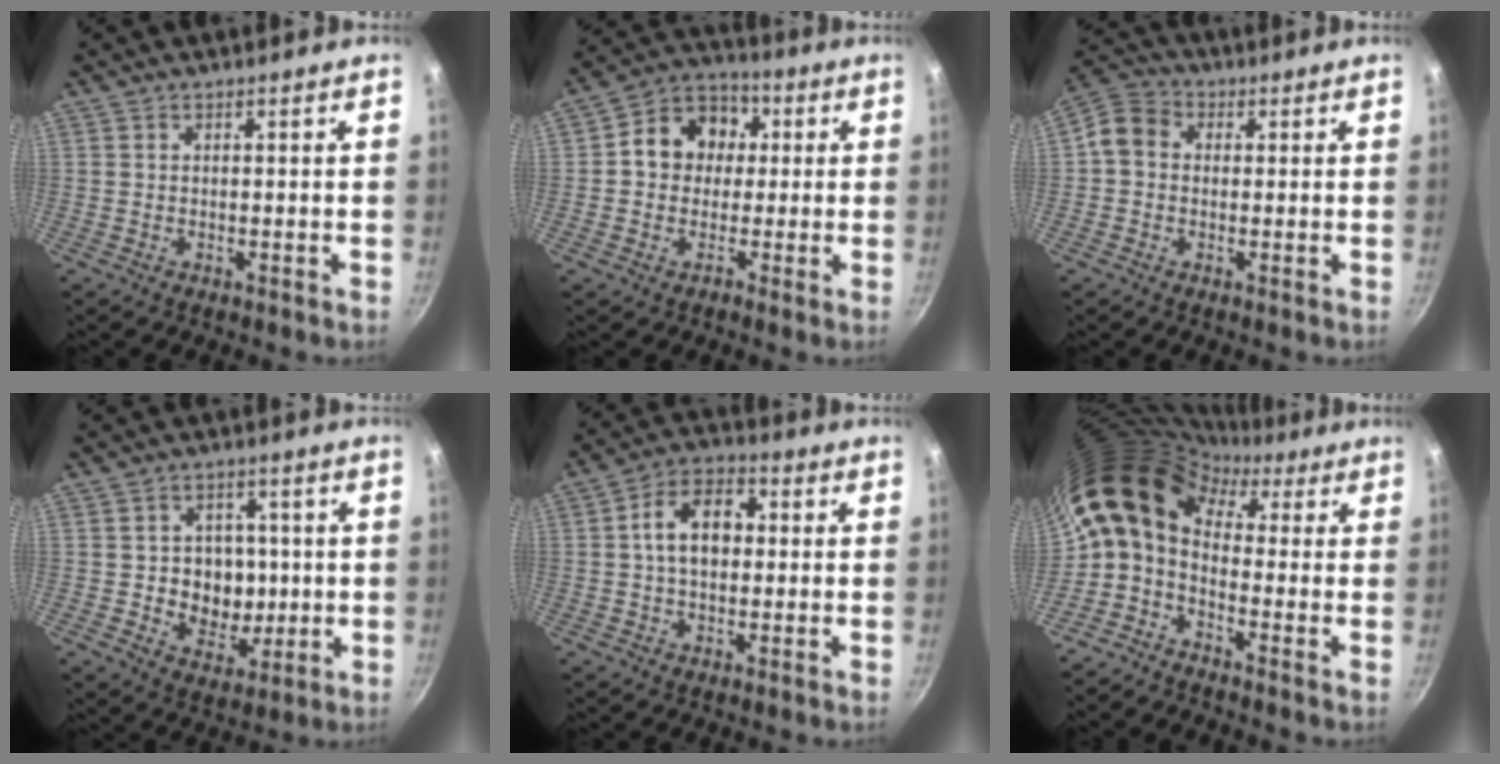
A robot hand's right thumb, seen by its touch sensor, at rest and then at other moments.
{"total": 10.9, "force": [0.5, 9.5, 5.3], "torque": [-0.038, 0.032, -0.010]}
{"total": 6.5, "force": [0.2, 5.6, 3.4], "torque": [-0.050, 0.016, -0.017]}
{"total": 10.0, "force": [-0.3, 8.6, 5.1], "torque": [-0.038, -0.002, 0.005]}
{"total": 10.5, "force": [1.0, 7.1, 7.7], "torque": [-0.098, 0.027, 0.004]}
{"total": 14.0, "force": [1.9, 9.6, 10.0], "torque": [-0.195, 0.035, 0.009]}